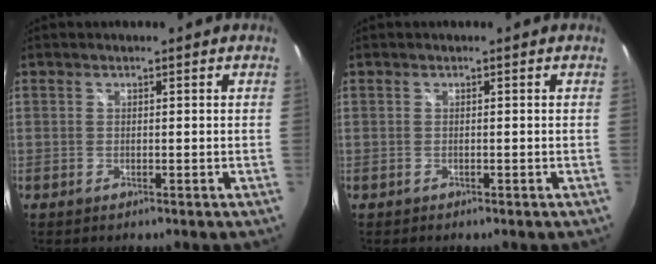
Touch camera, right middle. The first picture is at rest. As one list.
[{"total": 0.0}]